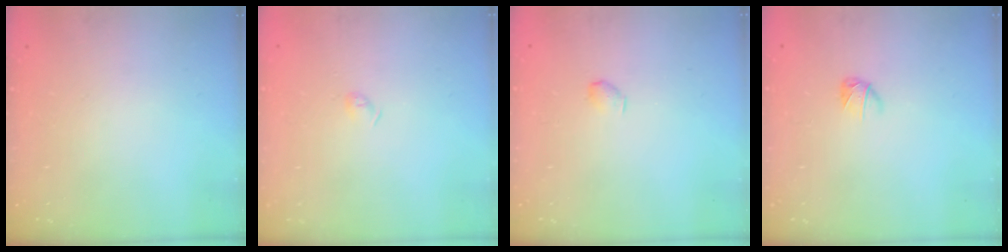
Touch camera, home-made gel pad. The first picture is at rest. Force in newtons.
{"total": 2.6, "press": 2.5, "slide": 0.4}
{"total": 2.9, "press": 2.9, "slide": 0.5}
{"total": 3.0, "press": 2.9, "slide": 0.7}